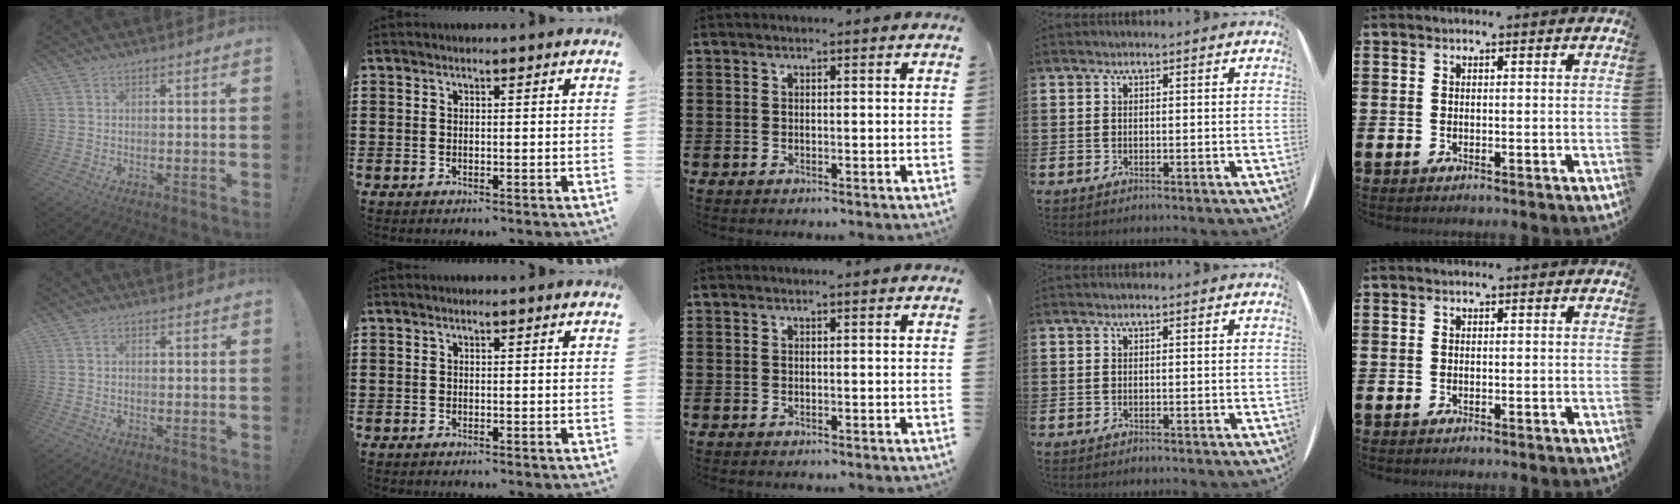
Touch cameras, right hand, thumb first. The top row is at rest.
{"thumb": {"total": 0.7, "force": [0.0, 0.6, 0.4], "torque": [-0.008, 0.003, 0.000]}}